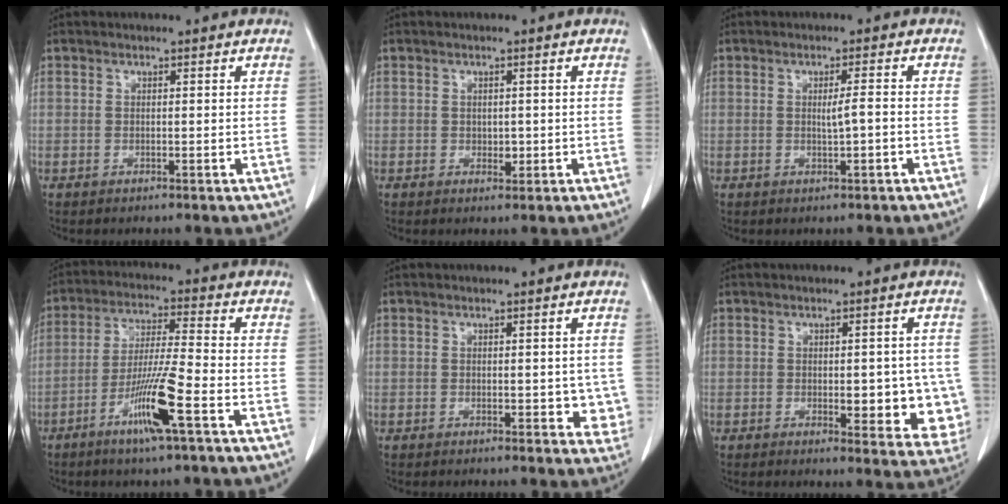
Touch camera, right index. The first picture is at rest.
{"total": 1.4, "force": [-0.2, 1.0, 0.9], "torque": [-0.011, 0.000, 0.000]}
{"total": 2.3, "force": [-0.4, 0.0, 2.3], "torque": [-0.039, 0.000, -0.005]}
{"total": 10.2, "force": [-4.8, -0.4, 9.0], "torque": [-0.173, -0.013, -0.095]}
{"total": 4.2, "force": [-0.4, 2.3, 3.5], "torque": [-0.019, -0.001, -0.004]}
{"total": 9.9, "force": [-1.5, 4.2, 8.8], "torque": [-0.093, -0.004, -0.010]}